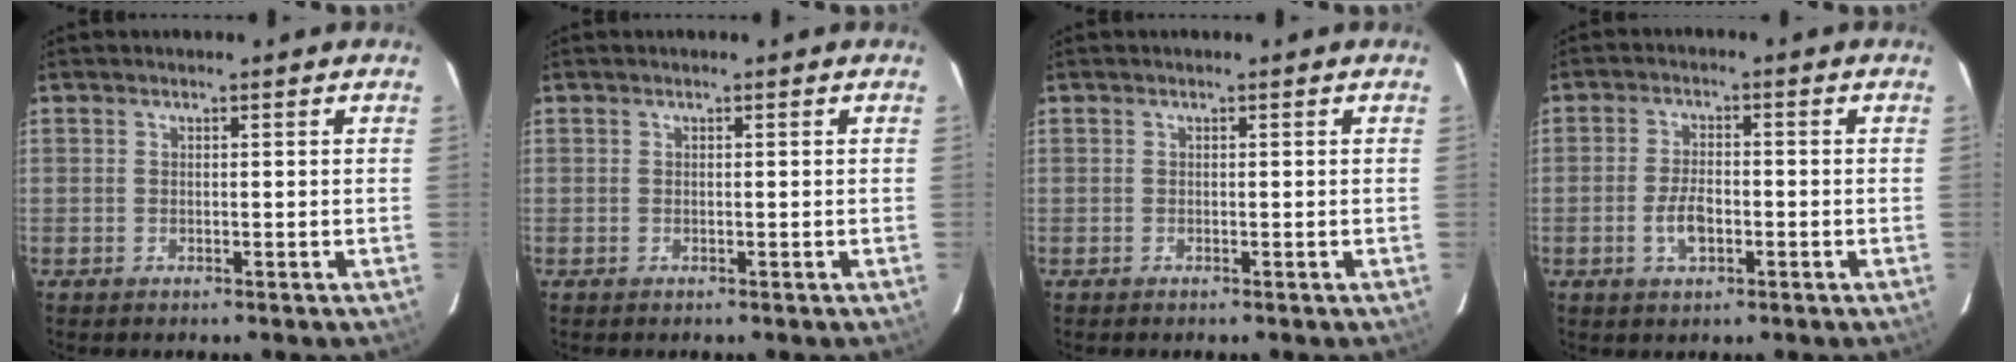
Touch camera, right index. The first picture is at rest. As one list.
[{"total": 0.0}, {"total": 0.0}, {"total": 4.8, "force": [-1.7, 2.4, 3.8], "torque": [-0.079, 0.001, -0.028]}]